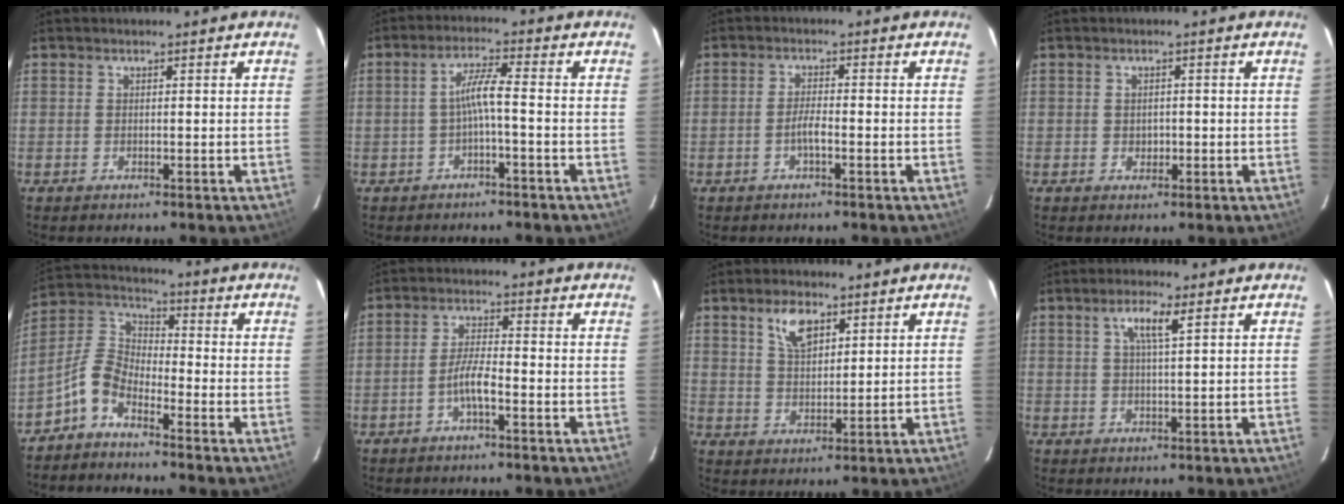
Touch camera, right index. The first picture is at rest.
{"total": 4.0, "force": [-1.5, -0.1, 3.7], "torque": [-0.079, 0.010, -0.026]}
{"total": 2.5, "force": [-1.3, 0.4, 2.2], "torque": [-0.046, 0.004, -0.026]}
{"total": 1.7, "force": [-0.3, 1.5, 0.8], "torque": [-0.011, 0.003, -0.005]}
{"total": 6.8, "force": [-4.7, 3.2, 3.7], "torque": [-0.087, 0.022, -0.107]}
{"total": 4.5, "force": [-2.3, 0.7, 3.8], "torque": [-0.081, 0.005, -0.044]}
{"total": 6.4, "force": [3.5, 3.1, 4.3], "torque": [-0.077, 0.007, 0.068]}
{"total": 4.3, "force": [2.0, 0.4, 3.8], "torque": [-0.073, 0.005, 0.034]}